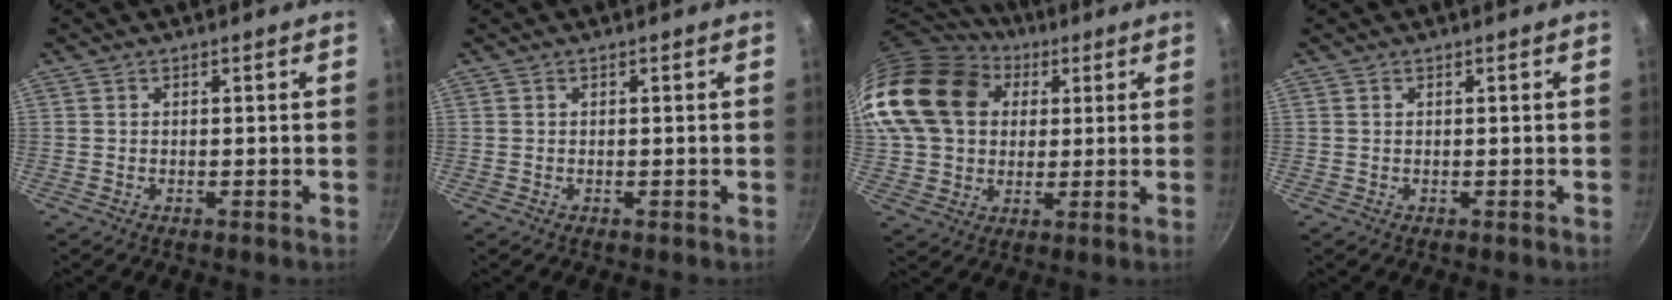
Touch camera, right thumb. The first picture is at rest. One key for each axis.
{"total": 0.0}
{"total": 21.9, "fx": 5.7, "fy": 17.0, "fz": 12.6, "tx": -0.226, "ty": 0.026, "tz": 0.100}
{"total": 0.0}